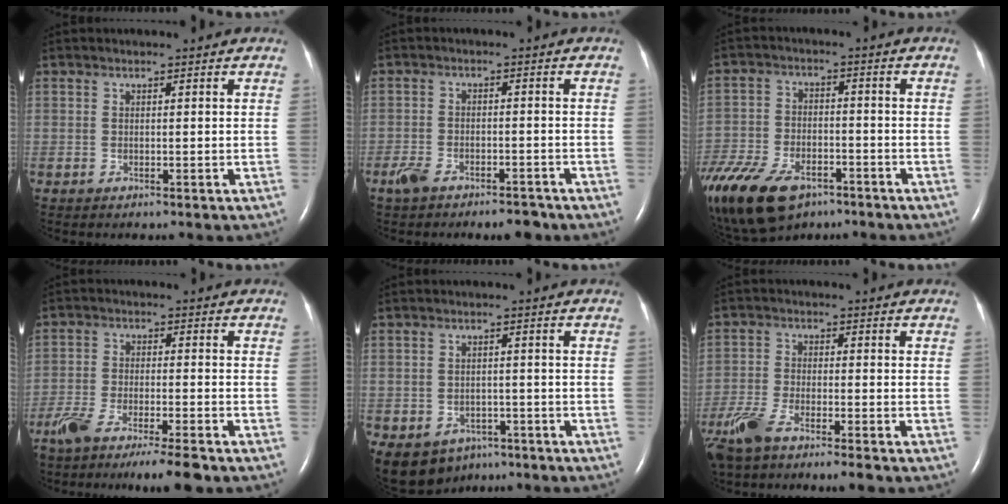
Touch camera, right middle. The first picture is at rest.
{"total": 5.6, "force": [-4.3, 2.0, 2.8], "torque": [-0.054, -0.002, -0.071]}
{"total": 19.9, "force": [-12.6, 10.7, 11.0], "torque": [-0.298, -0.029, -0.214]}
{"total": 10.2, "force": [-8.2, 0.4, 6.1], "torque": [-0.102, -0.023, -0.134]}
{"total": 10.3, "force": [-5.8, 7.8, 3.1], "torque": [-0.086, -0.001, -0.069]}
{"total": 7.8, "force": [-6.0, 1.1, 4.9], "torque": [-0.104, -0.014, -0.113]}